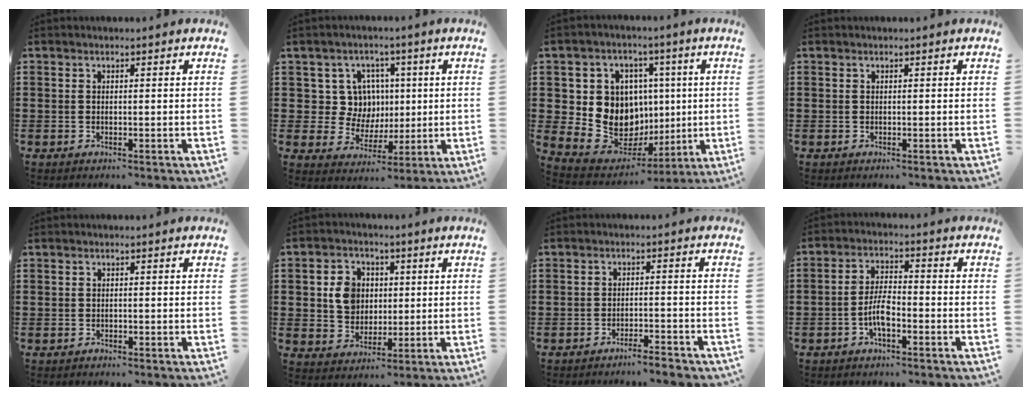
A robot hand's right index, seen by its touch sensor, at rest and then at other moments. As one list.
[{"total": 8.3, "force": [1.6, 7.7, 2.8], "torque": [-0.066, 0.008, 0.033]}, {"total": 11.3, "force": [0.7, 10.3, 4.5], "torque": [-0.128, -0.016, 0.021]}, {"total": 0.0}, {"total": 0.5, "force": [-0.4, 0.3, -0.1], "torque": [0.002, 0.003, -0.011]}, {"total": 6.3, "force": [0.9, 5.5, 3.0], "torque": [-0.070, 0.016, 0.014]}, {"total": 2.9, "force": [-2.8, -0.2, 0.8], "torque": [-0.016, -0.002, -0.058]}, {"total": 5.0, "force": [-2.1, 1.8, 4.2], "torque": [-0.101, -0.001, -0.046]}]